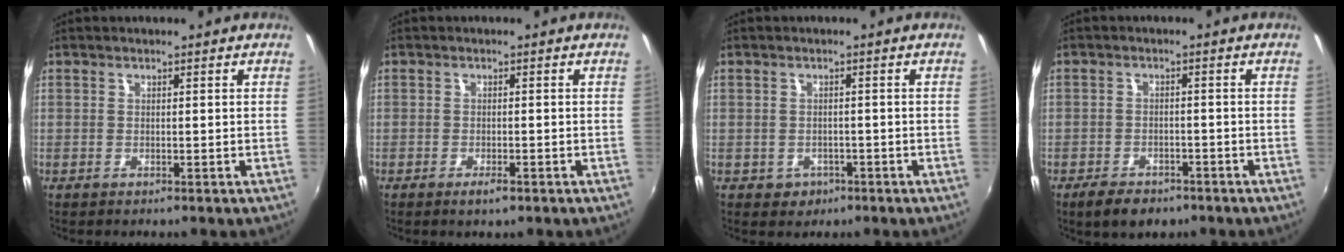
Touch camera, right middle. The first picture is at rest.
{"total": 1.8, "force": [-1.2, 0.6, 1.3], "torque": [-0.028, -0.005, -0.020]}
{"total": 2.9, "force": [-1.1, 2.6, 0.9], "torque": [-0.025, -0.002, -0.011]}
{"total": 6.0, "force": [-4.2, 3.2, 2.8], "torque": [-0.071, -0.005, -0.065]}